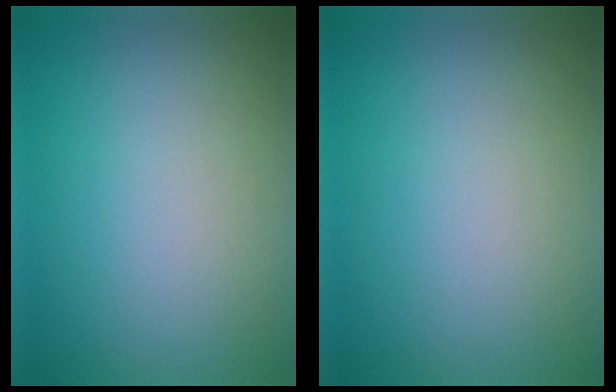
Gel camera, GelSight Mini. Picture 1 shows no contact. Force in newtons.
{"total": 0.0}